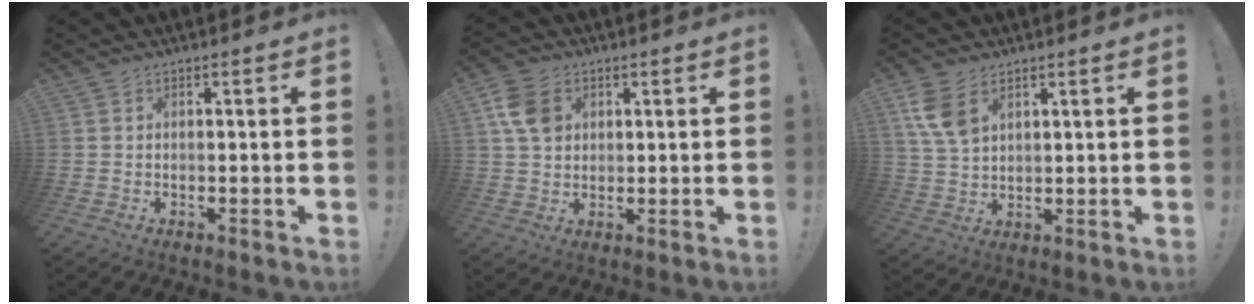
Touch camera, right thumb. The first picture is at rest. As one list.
[{"total": 8.8, "force": [2.7, 6.8, 4.8], "torque": [-0.077, 0.003, 0.055]}, {"total": 8.4, "force": [4.1, 5.1, 5.2], "torque": [-0.100, -0.008, 0.082]}]